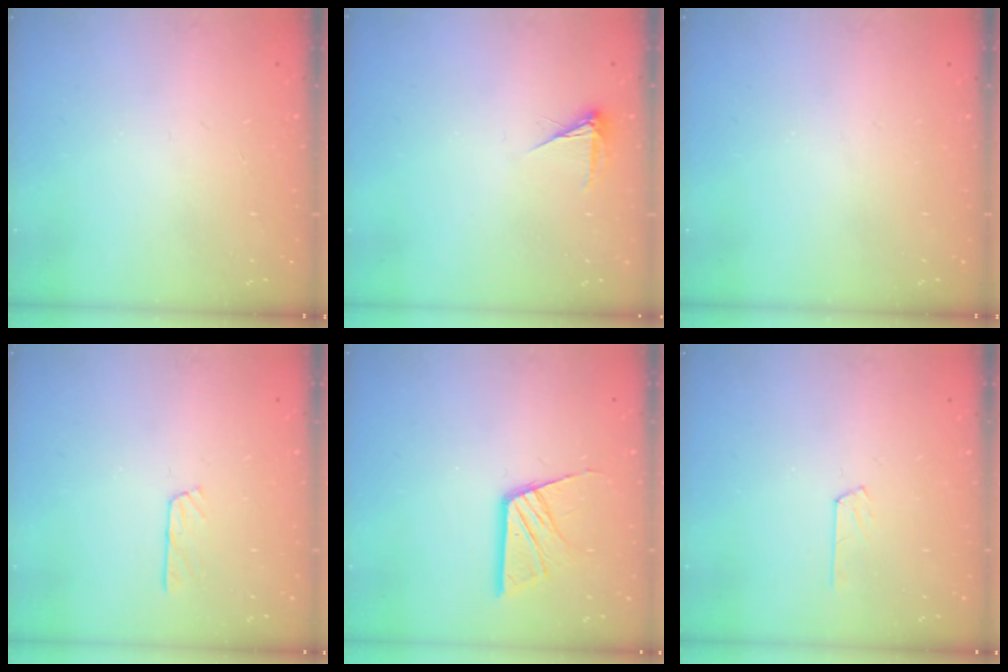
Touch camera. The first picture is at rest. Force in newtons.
{"total": 3.3, "press": 3.3, "slide": 0.4}
{"total": 0.0}
{"total": 3.7, "press": 3.7, "slide": 0.4}
{"total": 12.2, "press": 12.1, "slide": 1.3}
{"total": 3.7, "press": 3.7, "slide": 0.5}